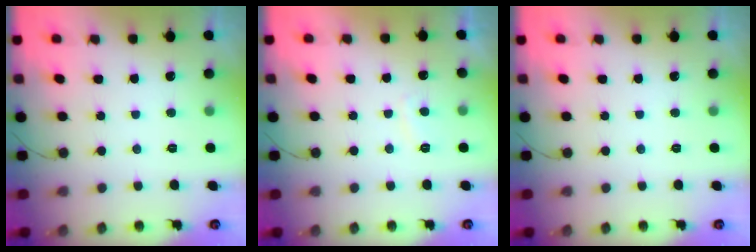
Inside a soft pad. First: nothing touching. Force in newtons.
{"total": 2.8, "press": 2.7, "slide": 0.7}
{"total": 0.0}